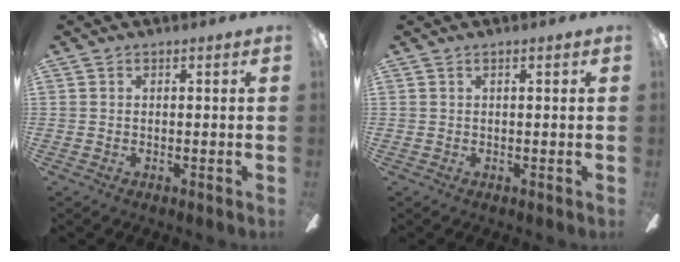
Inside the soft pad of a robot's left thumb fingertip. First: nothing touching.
{"total": 0.8, "force": [0.4, 0.1, 0.7], "torque": [-0.015, 0.001, 0.007]}